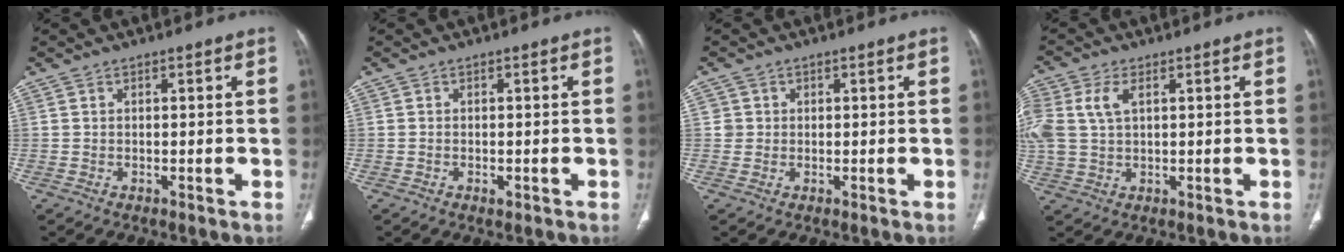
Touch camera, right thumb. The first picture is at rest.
{"total": 1.0, "force": [-0.5, 0.5, 0.7], "torque": [-0.012, 0.001, -0.008]}
{"total": 1.9, "force": [0.3, 1.8, 0.0], "torque": [0.016, 0.005, 0.001]}
{"total": 9.1, "force": [2.5, 5.6, 6.8], "torque": [-0.179, 0.014, 0.053]}